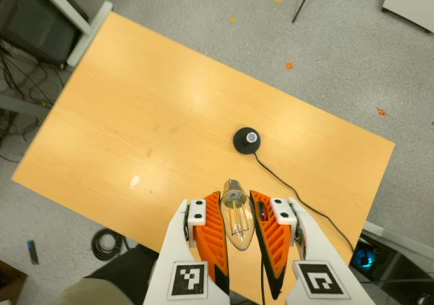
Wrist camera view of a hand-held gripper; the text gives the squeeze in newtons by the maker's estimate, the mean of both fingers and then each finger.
{"total": 18.7, "left": 20.6, "right": 16.9}